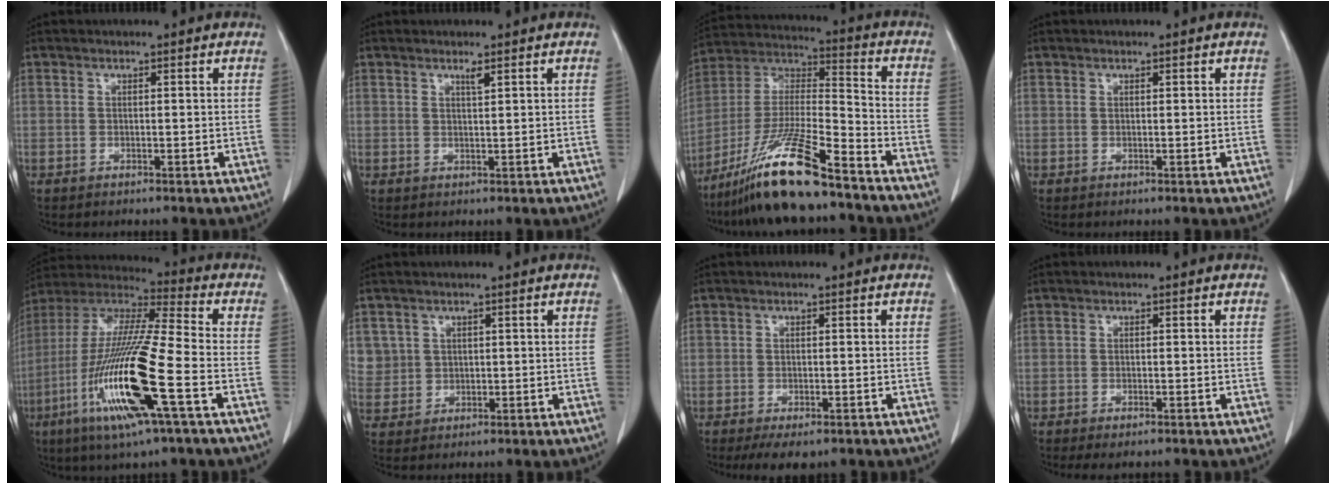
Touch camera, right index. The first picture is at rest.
{"total": 1.0, "force": [0.7, -0.1, 0.8], "torque": [-0.015, -0.004, 0.014]}
{"total": 16.7, "force": [-12.1, 1.1, 11.4], "torque": [-0.238, -0.023, -0.224]}
{"total": 0.0}
{"total": 20.4, "force": [-7.0, 1.1, 19.2], "torque": [-0.417, -0.033, -0.141]}
{"total": 4.0, "force": [1.5, 3.7, 0.0], "torque": [0.011, 0.004, 0.032]}
{"total": 3.4, "force": [-2.3, 1.4, 2.1], "torque": [-0.031, -0.007, -0.031]}
{"total": 2.7, "force": [-2.2, 0.7, 1.4], "torque": [-0.017, -0.005, -0.029]}